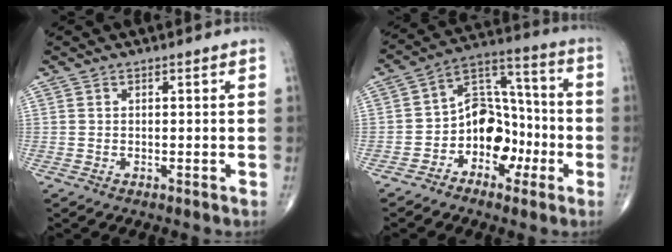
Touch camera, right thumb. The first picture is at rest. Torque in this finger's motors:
{"motor_torque": [1.34, 1.20, 0.48, -0.64, 0.05]}